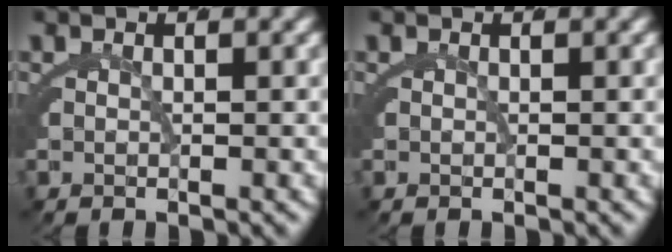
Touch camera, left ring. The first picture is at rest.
{"total": 0.0}